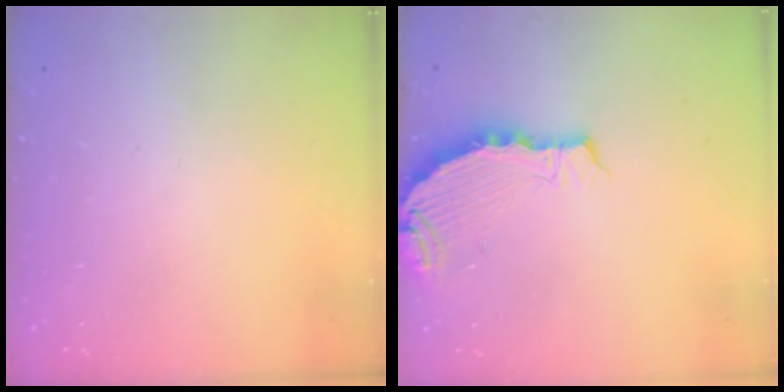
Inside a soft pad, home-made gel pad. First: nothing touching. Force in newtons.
{"total": 4.7, "press": 4.6, "slide": 0.2}